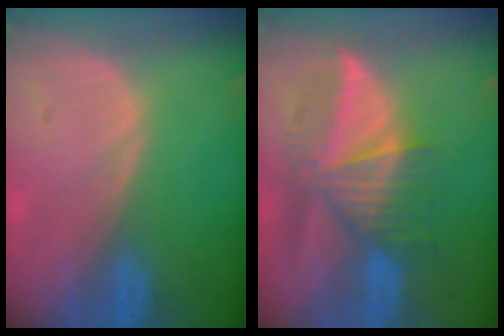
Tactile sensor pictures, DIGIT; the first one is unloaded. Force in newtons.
{"total": 8.4, "press": 7.9, "slide": 2.9}